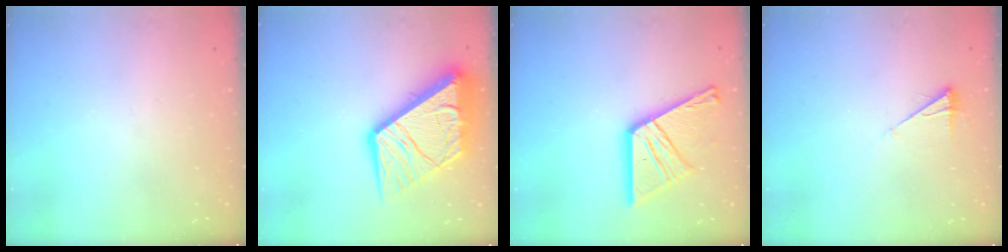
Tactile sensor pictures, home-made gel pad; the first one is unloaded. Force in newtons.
{"total": 21.6, "press": 21.5, "slide": 2.4}
{"total": 18.5, "press": 18.4, "slide": 1.7}
{"total": 5.9, "press": 5.9, "slide": 1.0}